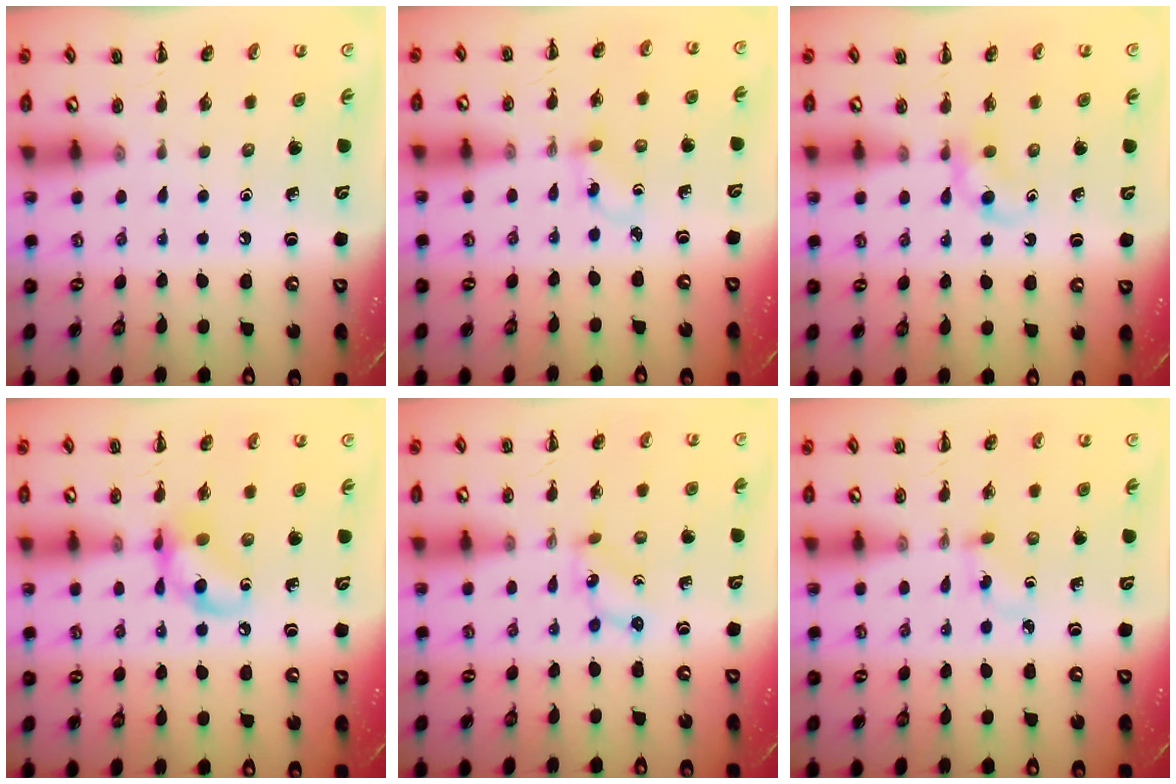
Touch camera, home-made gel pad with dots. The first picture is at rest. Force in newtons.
{"total": 1.6, "press": 1.4, "slide": 0.7}
{"total": 2.5, "press": 2.3, "slide": 1.1}
{"total": 9.6, "press": 9.5, "slide": 0.8}
{"total": 1.1, "press": 1.1, "slide": 0.4}
{"total": 2.5, "press": 2.3, "slide": 1.1}